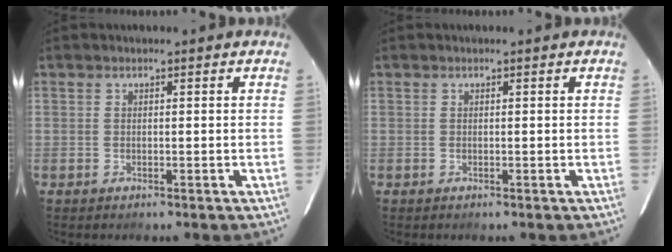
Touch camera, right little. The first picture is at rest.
{"total": 0.0}